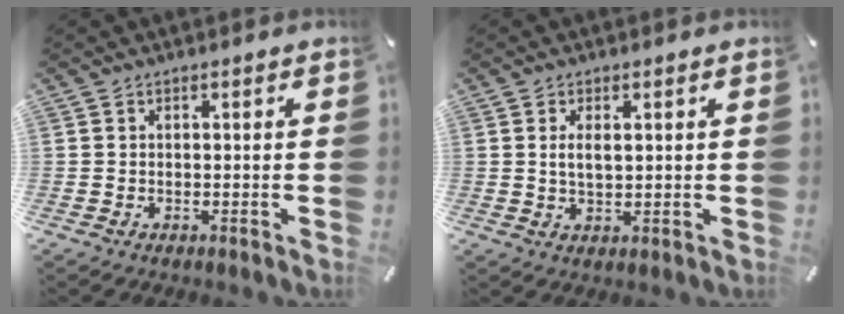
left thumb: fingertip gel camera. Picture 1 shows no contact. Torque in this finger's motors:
{"motor_torque": [0.26, -0.13, 0.12, 0.03, 0.16]}